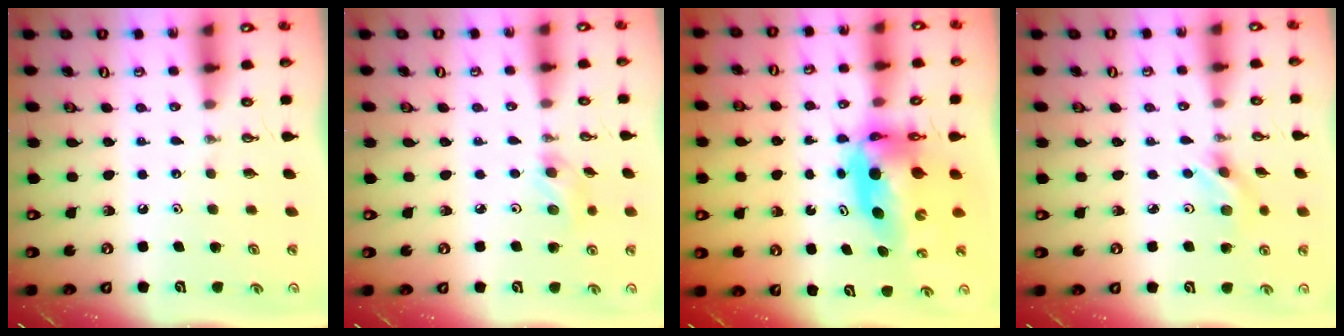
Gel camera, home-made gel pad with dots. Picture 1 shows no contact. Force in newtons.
{"total": 4.6, "press": 4.6, "slide": 0.4}
{"total": 8.0, "press": 8.0, "slide": 0.7}
{"total": 3.4, "press": 3.4, "slide": 0.4}